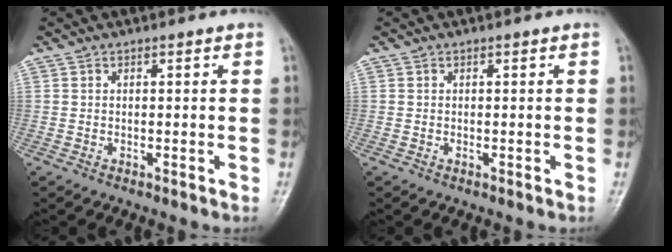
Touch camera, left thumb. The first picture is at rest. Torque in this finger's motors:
{"motor_torque": [-0.03, -0.05, -0.06, 0.03, 0.00]}